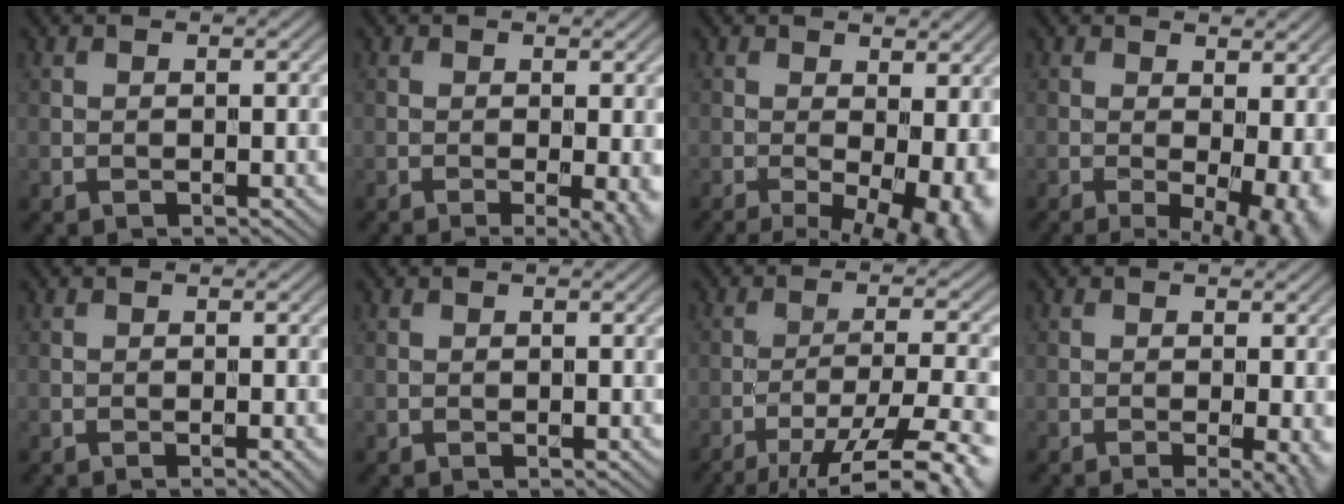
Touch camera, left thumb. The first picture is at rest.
{"total": 4.3, "force": [-1.1, 0.8, 4.1], "torque": [-0.061, -0.009, -0.014]}
{"total": 11.9, "force": [-2.7, 5.2, 10.3], "torque": [-0.135, -0.015, -0.019]}
{"total": 9.3, "force": [-1.4, 3.8, 8.4], "torque": [-0.106, -0.006, -0.007]}
{"total": 0.9, "force": [-0.4, -0.1, 0.8], "torque": [-0.016, -0.003, -0.007]}
{"total": 0.0}
{"total": 13.2, "force": [-9.4, 2.8, 8.8], "torque": [-0.139, -0.006, -0.123]}
{"total": 3.9, "force": [-1.1, 0.7, 3.7], "torque": [-0.056, -0.008, -0.013]}